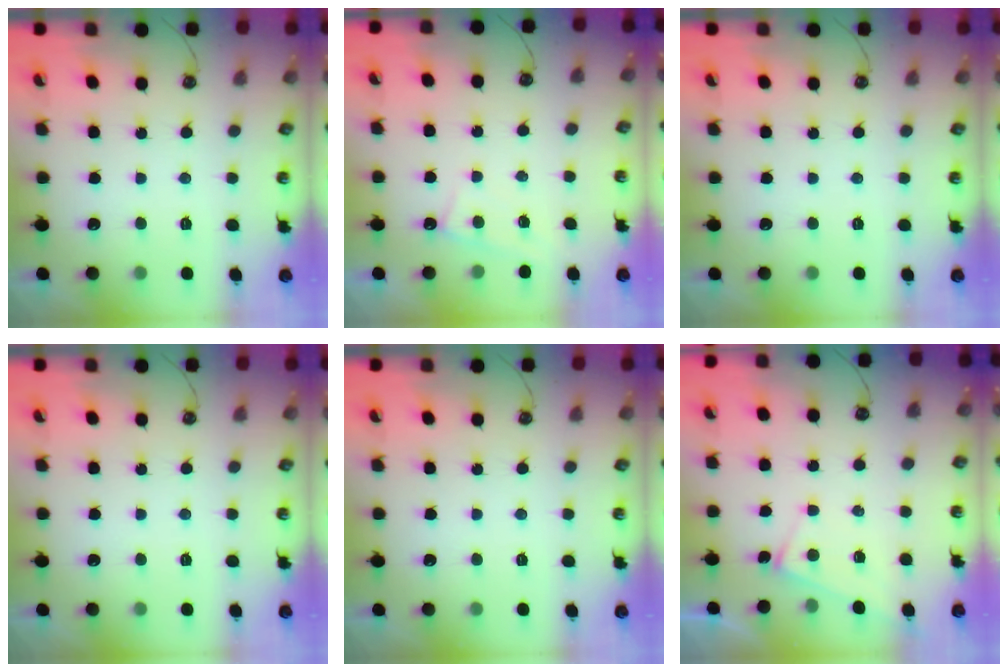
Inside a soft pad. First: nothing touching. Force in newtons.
{"total": 2.2, "press": 2.2, "slide": 0.2}
{"total": 0.0}
{"total": 0.0}
{"total": 0.0}
{"total": 2.9, "press": 2.9, "slide": 0.3}